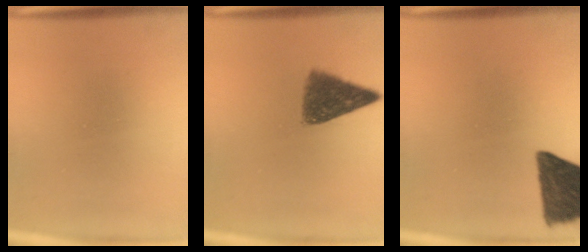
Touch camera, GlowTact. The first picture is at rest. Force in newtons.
{"total": 7.0}
{"total": 12.9}